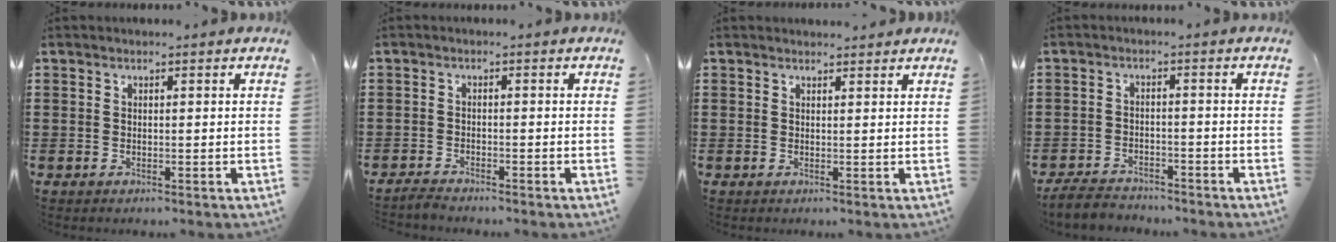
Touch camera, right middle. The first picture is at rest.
{"total": 1.6, "force": [-1.5, 0.1, 0.4], "torque": [-0.010, 0.002, -0.030]}
{"total": 1.1, "force": [1.1, 0.0, 0.0], "torque": [-0.002, -0.003, 0.021]}
{"total": 3.5, "force": [-3.4, 0.8, 0.4], "torque": [-0.018, 0.002, -0.074]}